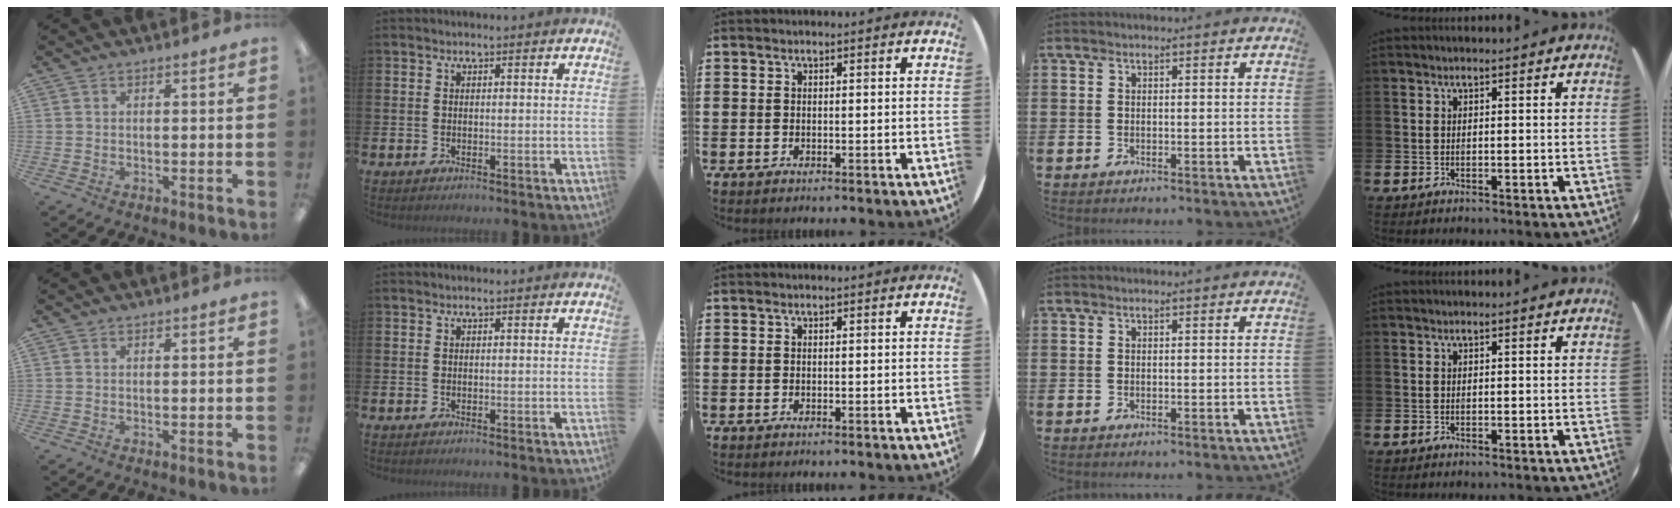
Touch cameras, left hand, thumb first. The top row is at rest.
{}